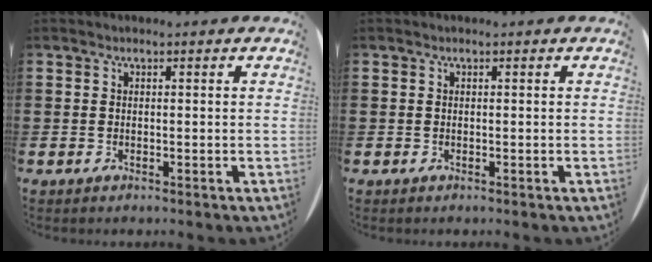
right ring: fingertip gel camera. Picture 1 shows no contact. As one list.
[{"total": 0.0}]